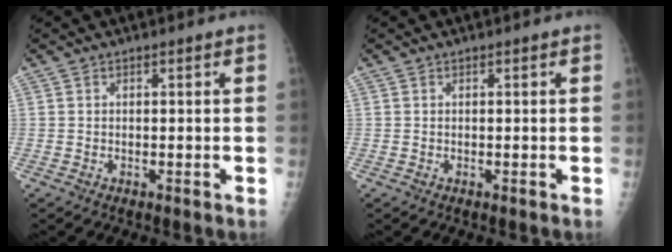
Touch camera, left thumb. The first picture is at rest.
{"total": 0.0}